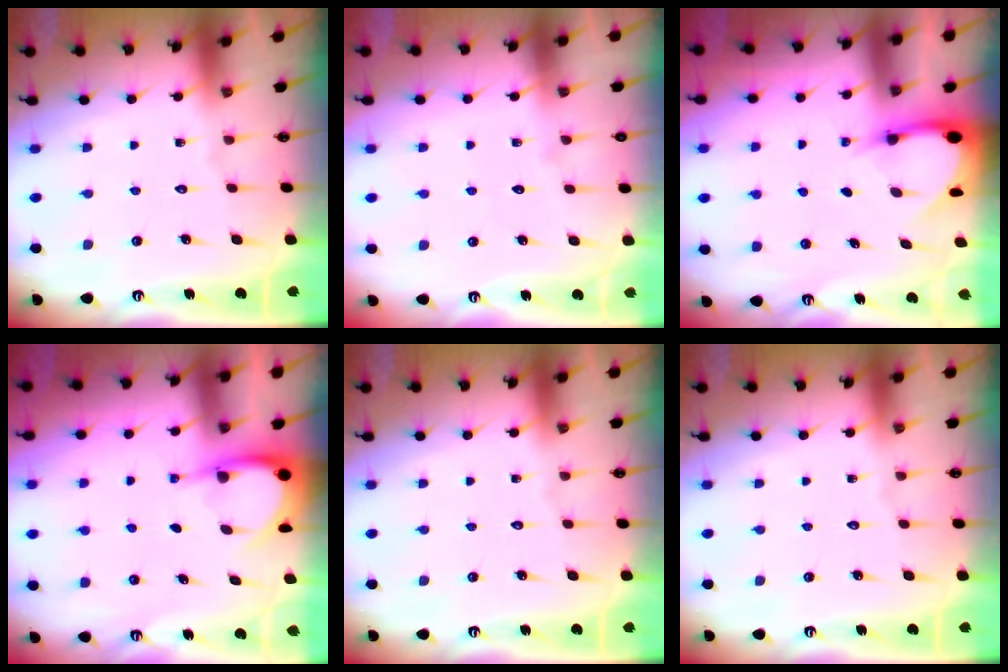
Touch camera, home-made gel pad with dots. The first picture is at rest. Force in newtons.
{"total": 4.8, "press": 4.8, "slide": 0.6}
{"total": 3.6, "press": 3.6, "slide": 0.3}
{"total": 4.2, "press": 4.2, "slide": 0.4}
{"total": 0.0}
{"total": 0.0}